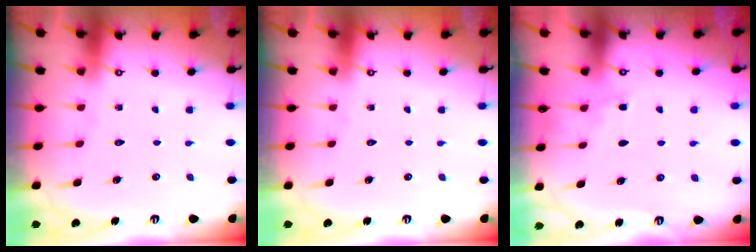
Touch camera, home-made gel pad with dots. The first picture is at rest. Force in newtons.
{"total": 0.0}
{"total": 2.8, "press": 2.8, "slide": 0.4}